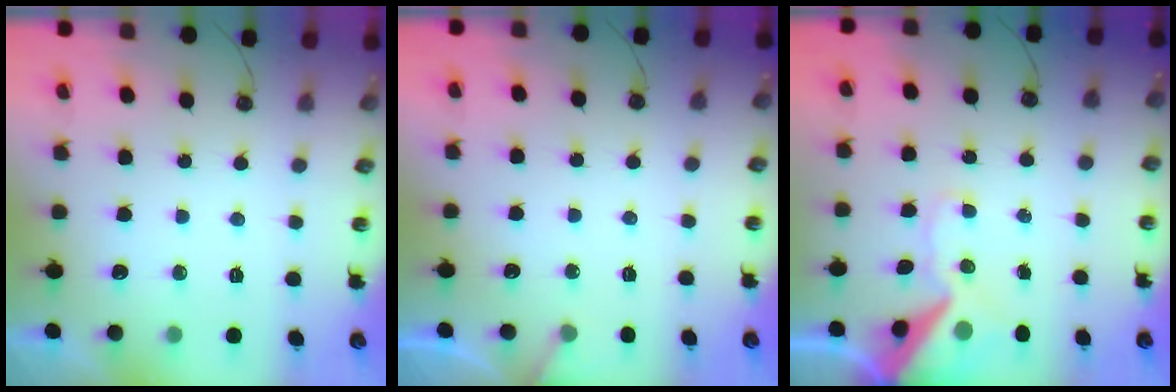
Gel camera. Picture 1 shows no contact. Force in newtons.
{"total": 3.3, "press": 3.3, "slide": 0.3}
{"total": 13.9, "press": 13.7, "slide": 2.2}